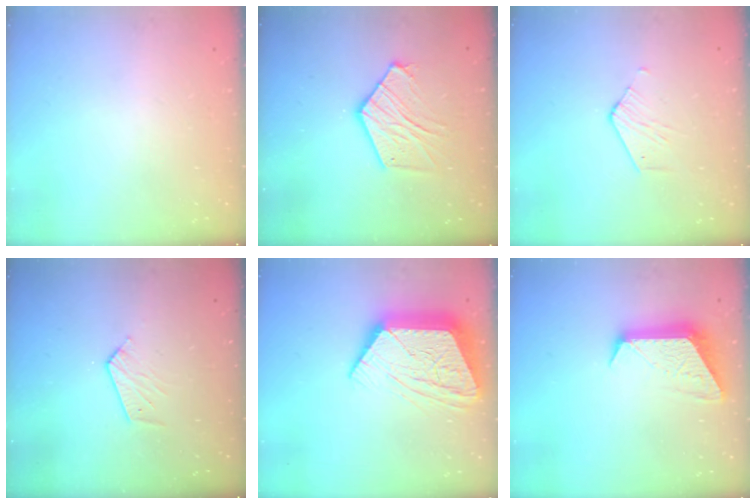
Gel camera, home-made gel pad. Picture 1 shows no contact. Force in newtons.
{"total": 11.4, "press": 11.4, "slide": 0.8}
{"total": 2.5, "press": 2.5, "slide": 0.2}
{"total": 4.7, "press": 4.7, "slide": 0.4}
{"total": 19.1, "press": 19.0, "slide": 1.6}
{"total": 10.4, "press": 10.4, "slide": 0.9}